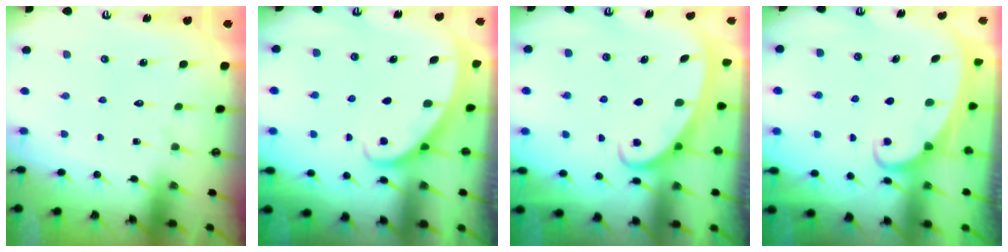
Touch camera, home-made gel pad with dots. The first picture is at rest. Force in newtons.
{"total": 2.1, "press": 2.1, "slide": 0.1}
{"total": 2.7, "press": 2.7, "slide": 0.4}
{"total": 1.8, "press": 1.8, "slide": 0.2}